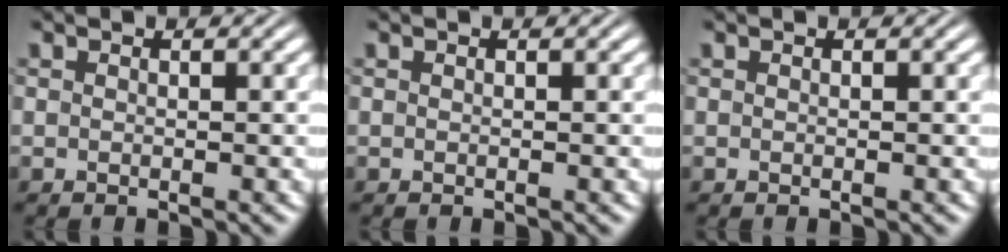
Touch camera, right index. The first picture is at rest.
{"total": 0.0}
{"total": 0.0}